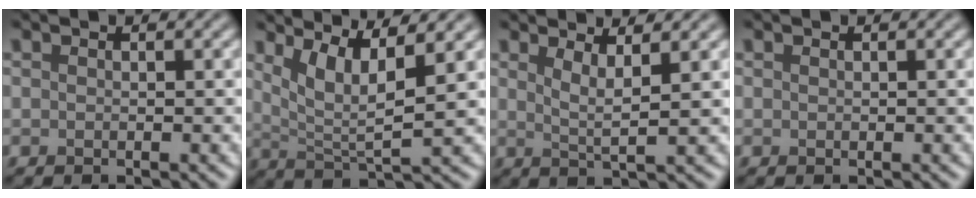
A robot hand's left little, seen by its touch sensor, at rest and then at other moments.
{"total": 4.8, "force": [2.4, 1.0, 4.0], "torque": [-0.077, -0.004, 0.051]}
{"total": 2.7, "force": [1.4, 0.5, 2.3], "torque": [-0.035, -0.005, 0.024]}
{"total": 0.0}